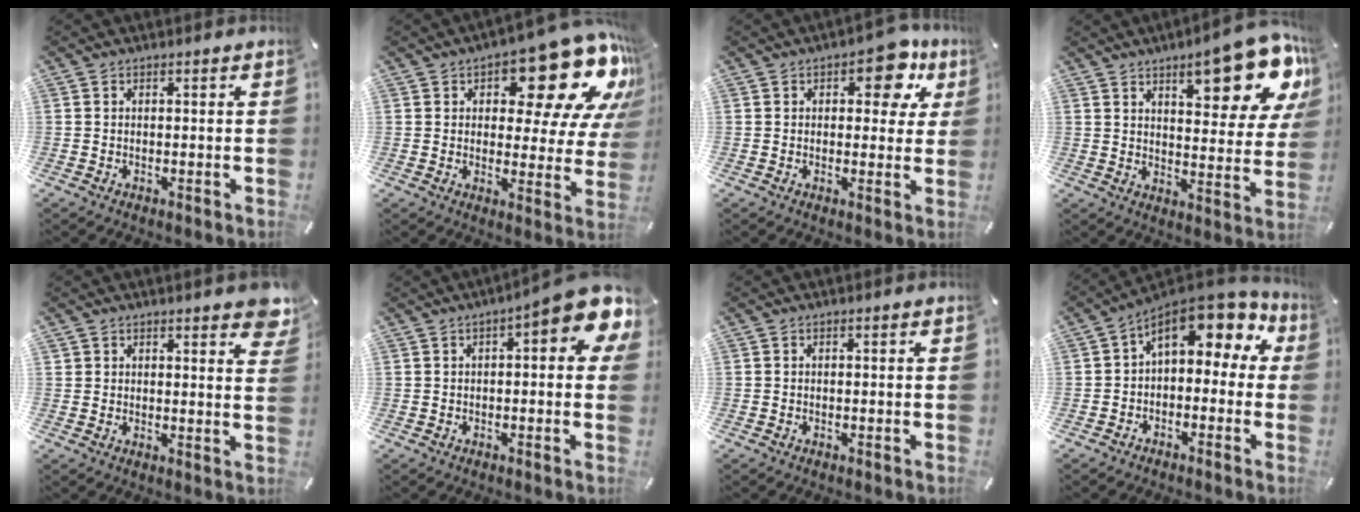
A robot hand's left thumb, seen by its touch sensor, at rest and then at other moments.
{"total": 20.3, "force": [12.0, 9.3, 13.4], "torque": [-0.169, -0.084, 0.198]}
{"total": 10.0, "force": [4.5, 5.5, 7.1], "torque": [-0.068, -0.021, 0.068]}
{"total": 17.6, "force": [10.2, 6.4, 12.8], "torque": [-0.158, -0.065, 0.161]}
{"total": 4.1, "force": [3.4, 1.8, 1.5], "torque": [-0.007, -0.021, 0.057]}
{"total": 10.2, "force": [4.1, 2.7, 9.0], "torque": [-0.113, -0.034, 0.064]}
{"total": 0.0}
{"total": 9.5, "force": [4.3, 5.6, 6.3], "torque": [-0.093, -0.033, 0.077]}